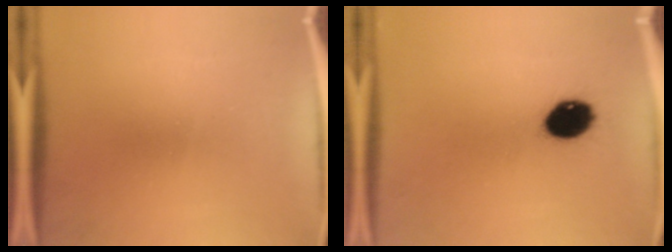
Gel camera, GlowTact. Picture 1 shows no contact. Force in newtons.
{"total": 9.1}